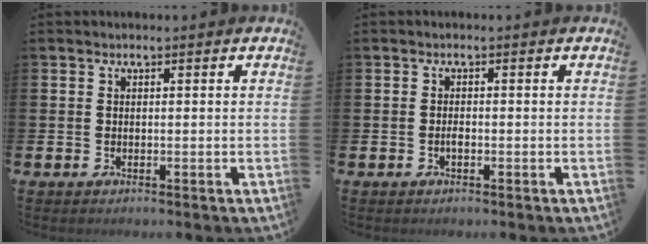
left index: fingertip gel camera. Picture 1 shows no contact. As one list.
[{"total": 0.9, "force": [-0.4, 0.4, 0.8], "torque": [-0.007, -0.005, -0.009]}]